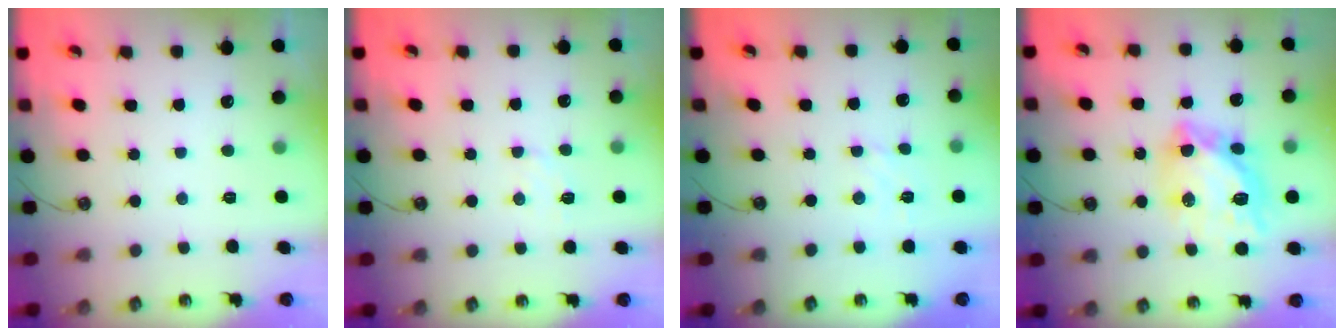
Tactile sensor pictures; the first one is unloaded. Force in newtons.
{"total": 5.4, "press": 5.3, "slide": 0.6}
{"total": 1.8, "press": 1.7, "slide": 0.5}
{"total": 15.5, "press": 15.5, "slide": 1.6}